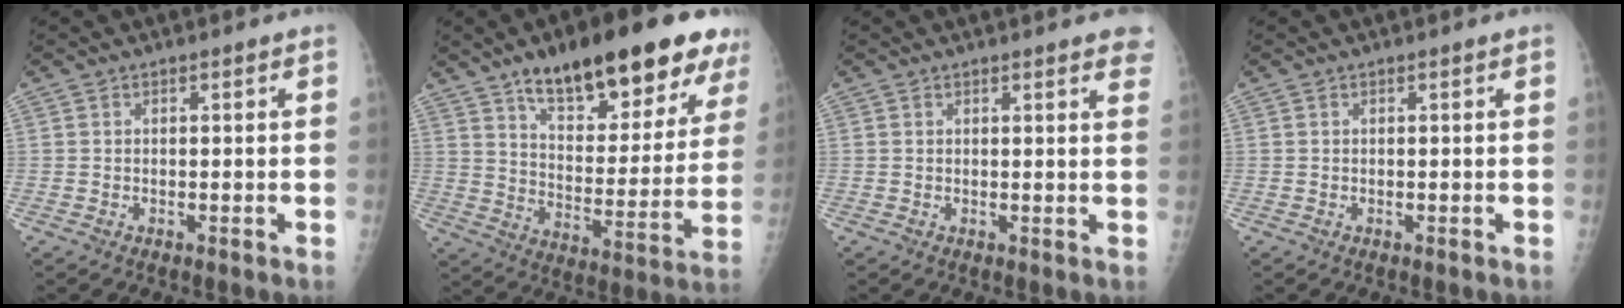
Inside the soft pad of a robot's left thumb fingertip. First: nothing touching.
{"total": 24.7, "force": [15.5, 8.7, 17.2], "torque": [-0.206, -0.044, 0.233]}
{"total": 5.6, "force": [4.5, 1.3, 3.2], "torque": [-0.021, -0.008, 0.038]}
{"total": 0.0}